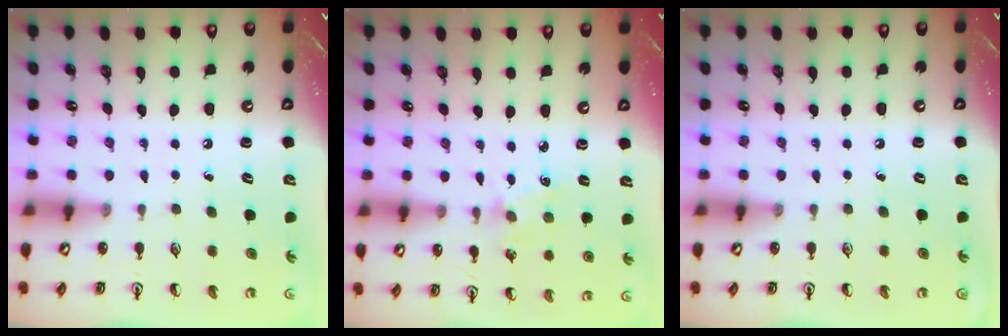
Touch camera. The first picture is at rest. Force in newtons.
{"total": 2.5, "press": 2.4, "slide": 0.4}
{"total": 0.0}